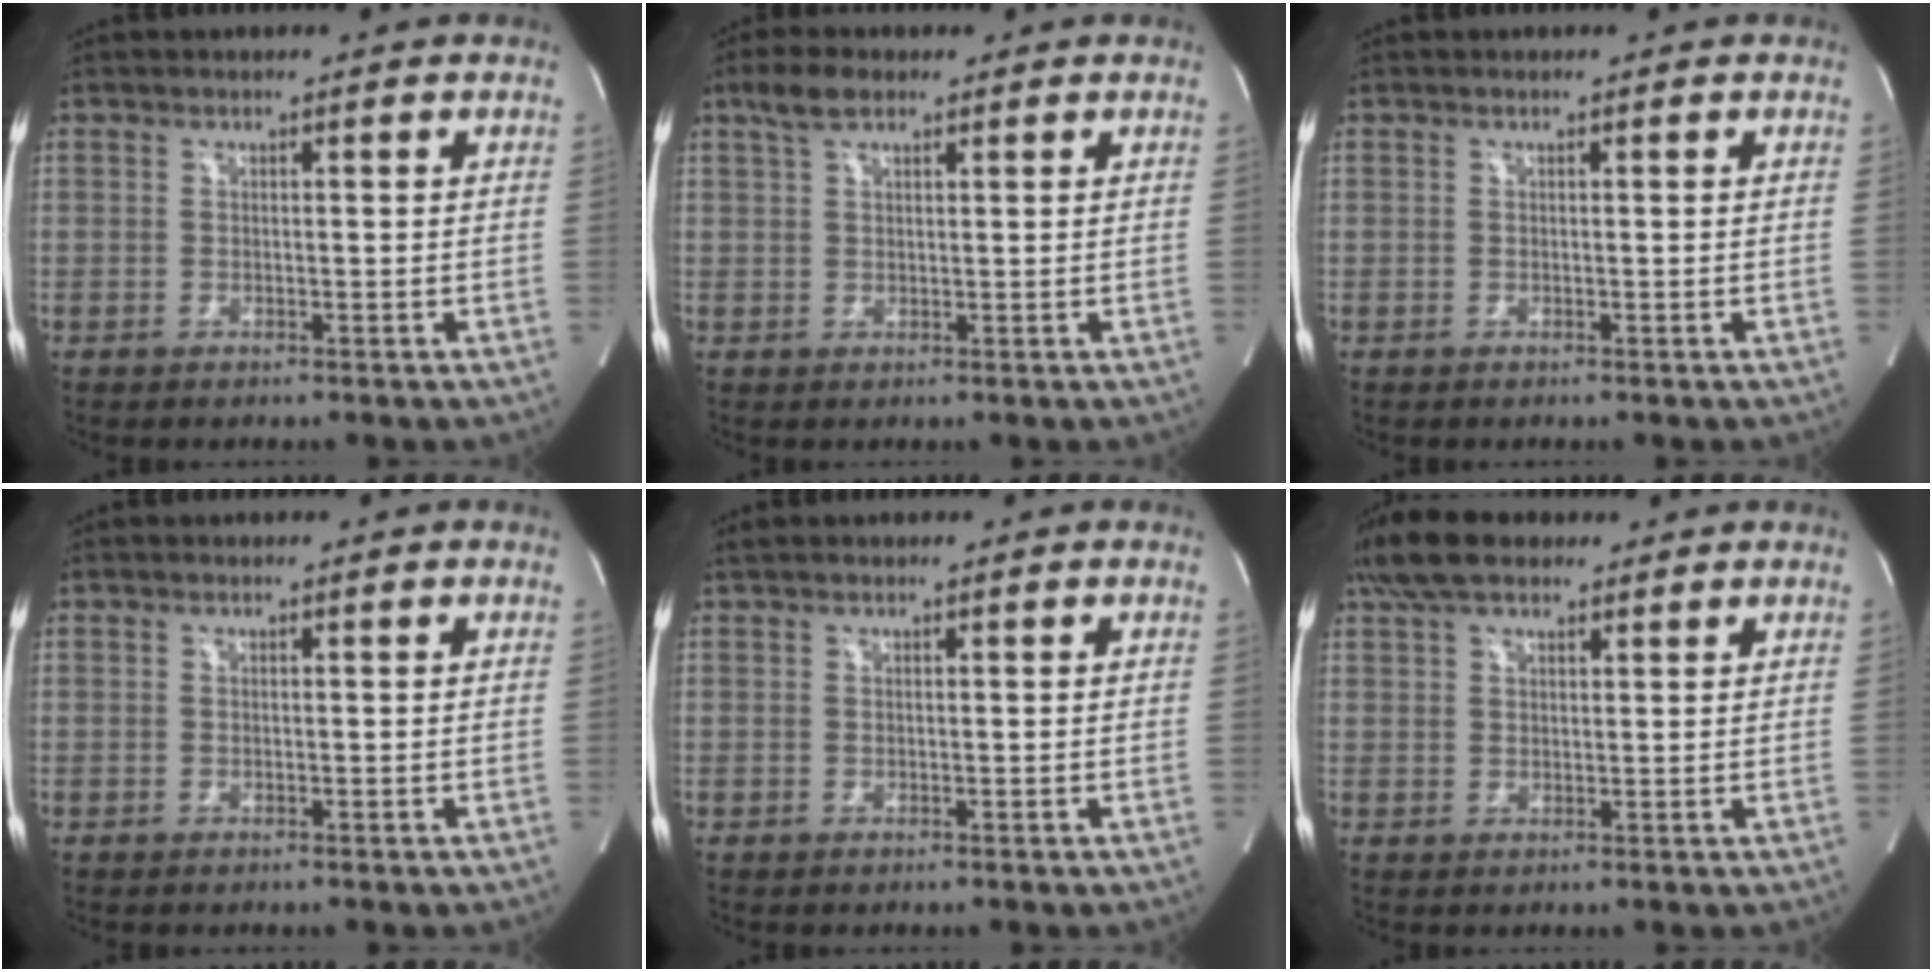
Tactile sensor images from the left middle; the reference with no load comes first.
{"total": 3.7, "force": [2.5, 1.4, 2.3], "torque": [-0.056, 0.015, 0.051]}
{"total": 0.0}
{"total": 0.0}
{"total": 0.7, "force": [0.6, 0.0, 0.2], "torque": [-0.016, 0.016, 0.017]}
{"total": 7.4, "force": [5.6, 3.0, 3.8], "torque": [-0.083, 0.031, 0.107]}